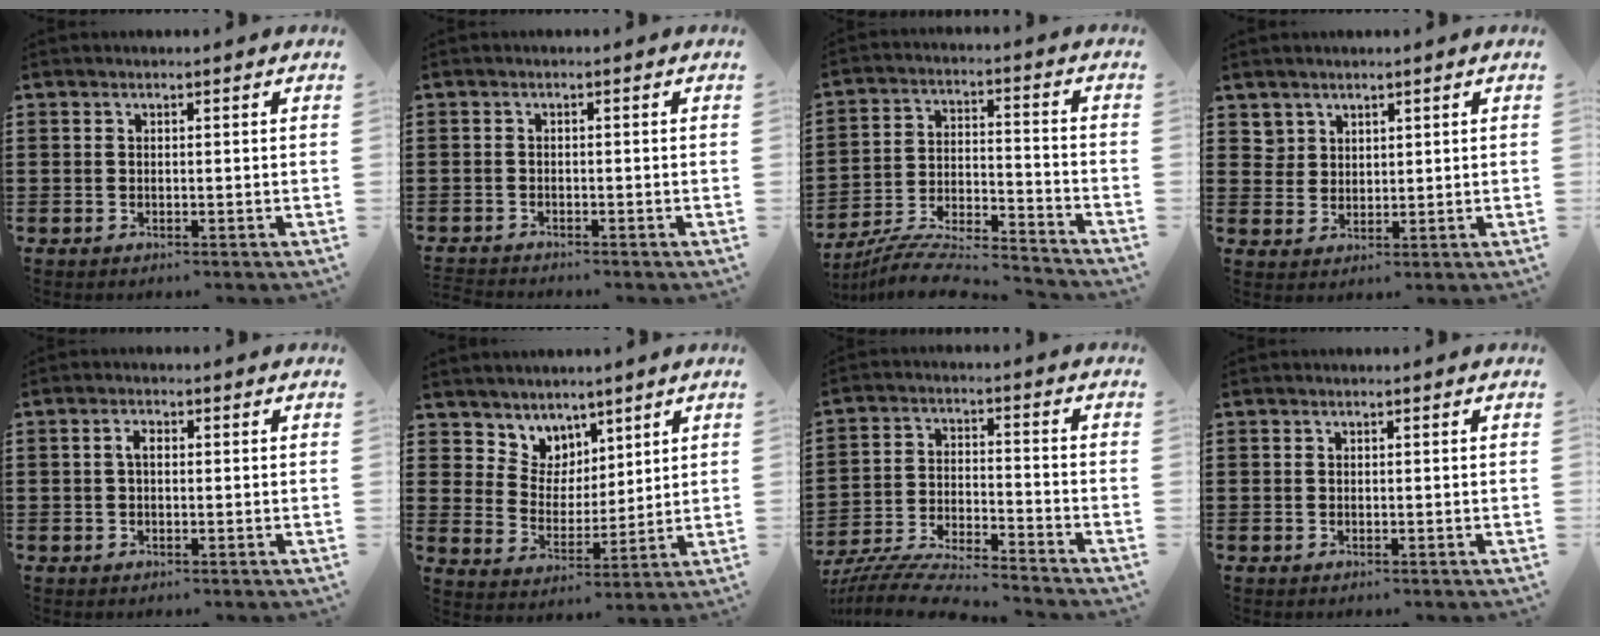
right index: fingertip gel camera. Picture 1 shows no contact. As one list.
[{"total": 1.3, "force": [-1.3, 0.1, -0.2], "torque": [-0.002, 0.002, -0.029]}, {"total": 7.6, "force": [-7.2, 0.7, 2.4], "torque": [-0.049, 0.000, -0.144]}, {"total": 3.0, "force": [2.2, 2.0, 0.2], "torque": [-0.014, 0.007, 0.045]}, {"total": 1.8, "force": [0.1, 0.8, 1.6], "torque": [-0.033, 0.004, 0.000]}, {"total": 5.4, "force": [3.9, 3.6, -0.8], "torque": [-0.023, -0.021, 0.074]}, {"total": 7.3, "force": [-7.1, 0.1, 1.8], "torque": [-0.049, -0.002, -0.143]}, {"total": 0.0}]